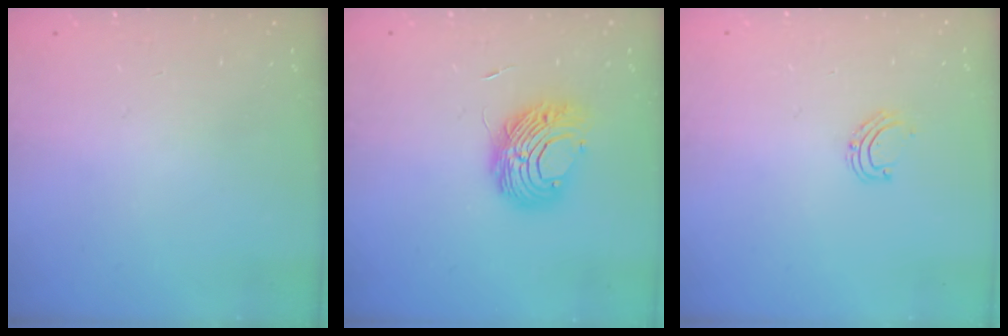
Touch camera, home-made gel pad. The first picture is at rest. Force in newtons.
{"total": 9.2, "press": 9.2, "slide": 0.5}
{"total": 4.7, "press": 4.7, "slide": 0.4}